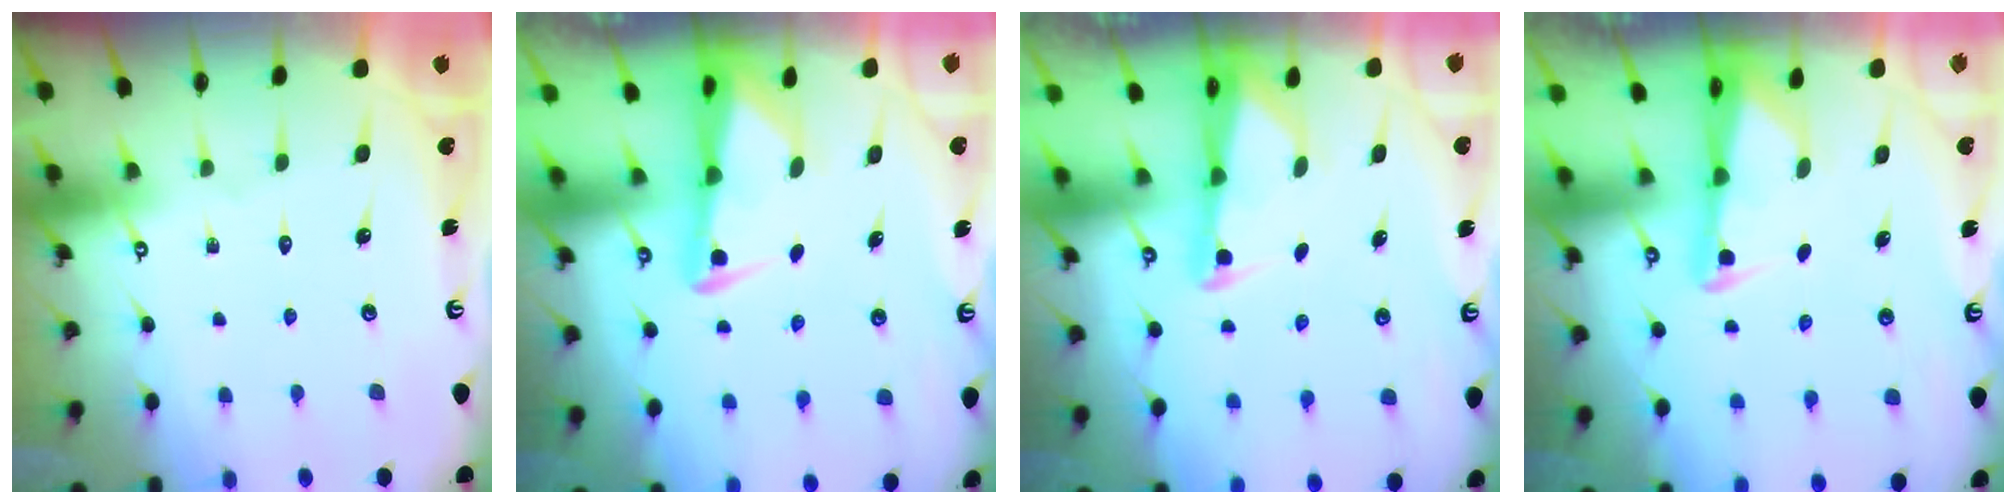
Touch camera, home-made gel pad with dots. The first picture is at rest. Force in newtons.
{"total": 2.3, "press": 2.3, "slide": 0.4}
{"total": 1.8, "press": 1.8, "slide": 0.3}
{"total": 2.0, "press": 2.0, "slide": 0.3}